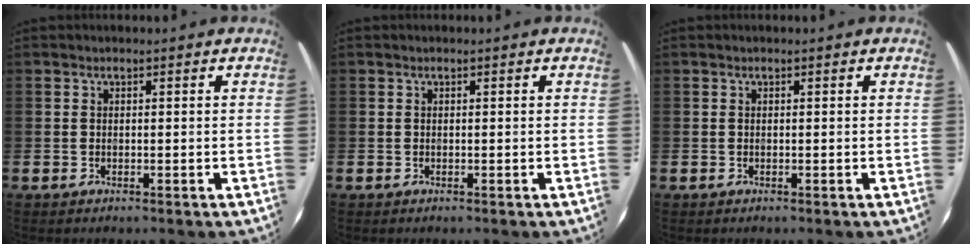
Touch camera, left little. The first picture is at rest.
{"total": 0.0}
{"total": 0.0}